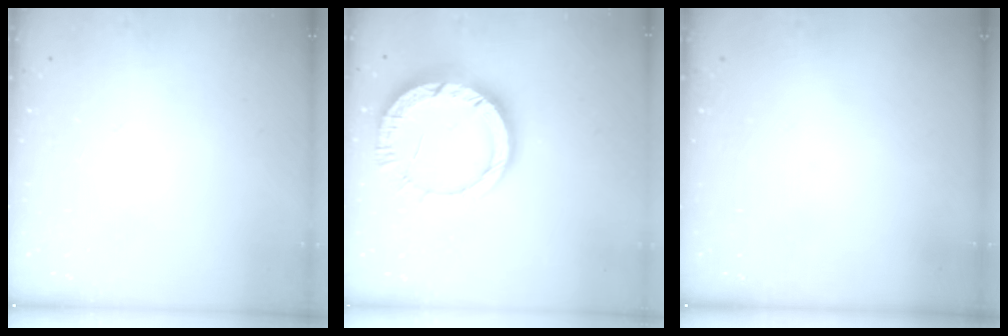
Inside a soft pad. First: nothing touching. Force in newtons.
{"total": 14.0, "press": 13.9, "slide": 1.4}
{"total": 0.0}